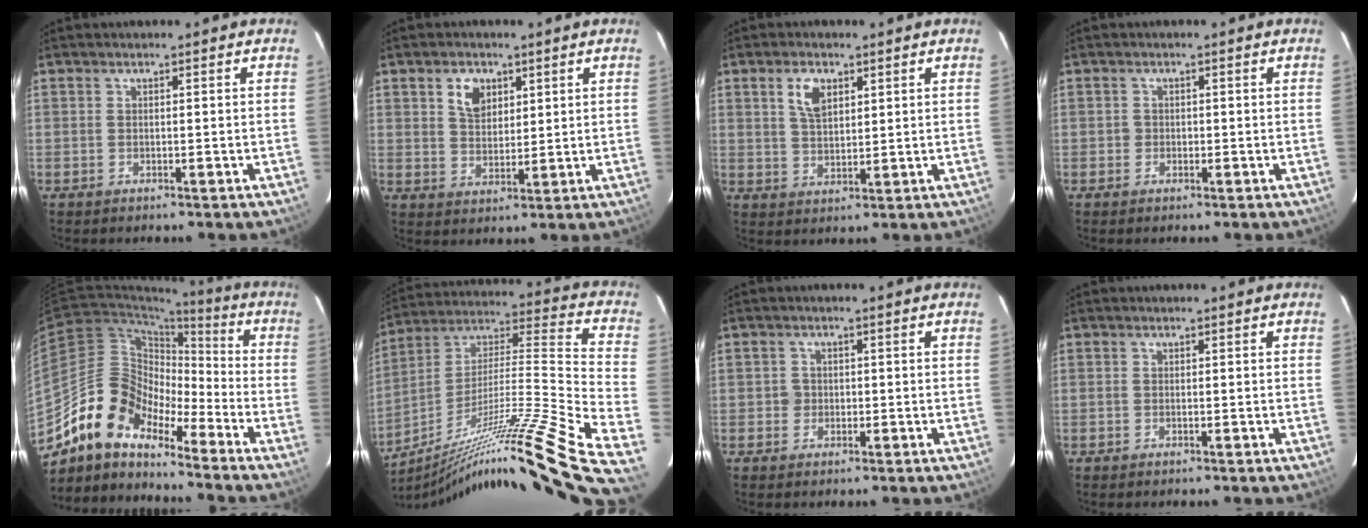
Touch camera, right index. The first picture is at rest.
{"total": 5.6, "force": [2.7, 3.8, 3.1], "torque": [-0.048, 0.007, 0.053]}
{"total": 5.5, "force": [2.6, 3.0, 3.8], "torque": [-0.070, 0.009, 0.051]}
{"total": 1.2, "force": [-0.3, 1.2, 0.1], "torque": [0.001, 0.002, -0.004]}
{"total": 12.8, "force": [-10.7, 4.8, 5.2], "torque": [-0.085, 0.018, -0.218]}
{"total": 33.9, "force": [-24.4, -0.7, 23.5], "torque": [-0.294, -0.069, -0.384]}
{"total": 1.9, "force": [-0.3, 1.8, 0.0], "torque": [0.001, 0.005, -0.005]}
{"total": 0.0}